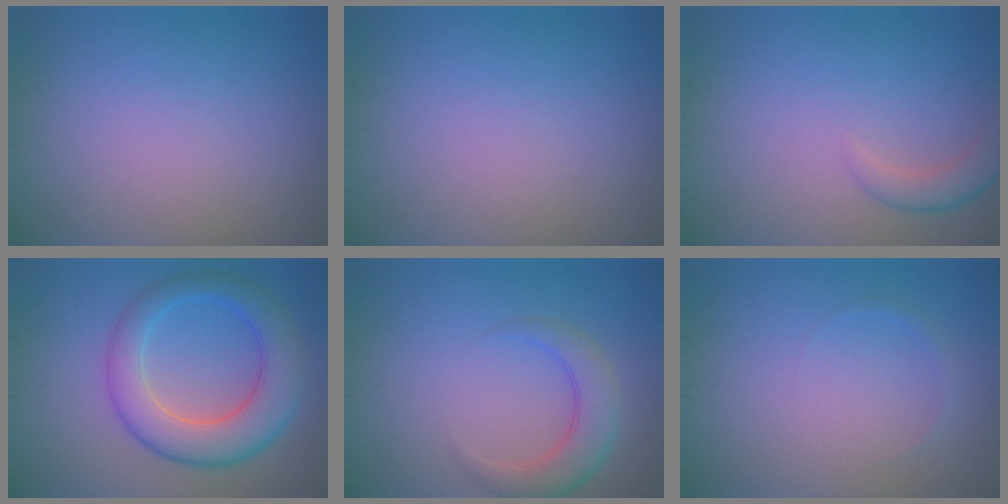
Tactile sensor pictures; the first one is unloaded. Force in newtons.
{"total": 0.0}
{"total": 2.6, "press": 2.6, "slide": 0.2}
{"total": 7.4, "press": 7.4, "slide": 0.1}
{"total": 4.1, "press": 4.1, "slide": 0.3}
{"total": 0.7, "press": 0.7, "slide": 0.1}